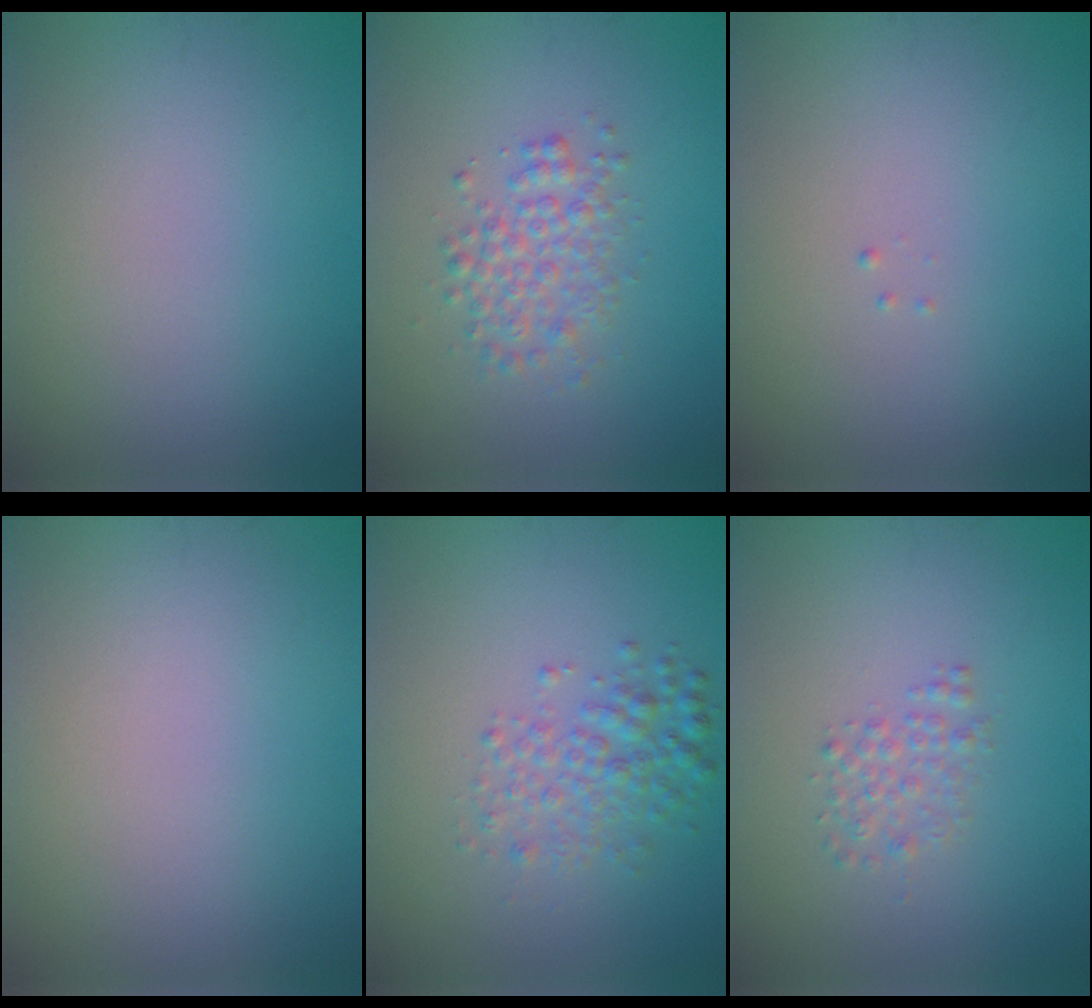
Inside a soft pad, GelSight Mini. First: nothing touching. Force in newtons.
{"total": 2.8, "press": 2.8, "slide": 0.0}
{"total": 0.0}
{"total": 0.0}
{"total": 3.0, "press": 3.0, "slide": 0.1}
{"total": 1.6, "press": 1.6, "slide": 0.0}